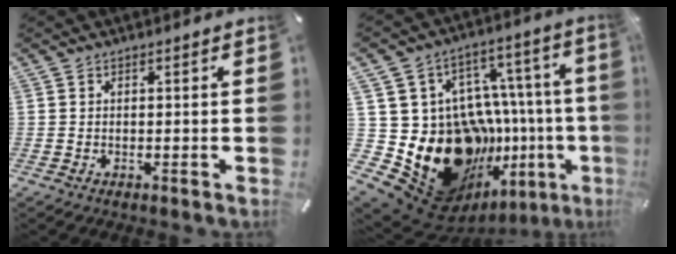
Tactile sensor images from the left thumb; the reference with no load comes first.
{"total": 27.2, "force": [-9.0, 20.2, 15.9], "torque": [-0.219, -0.021, -0.069]}